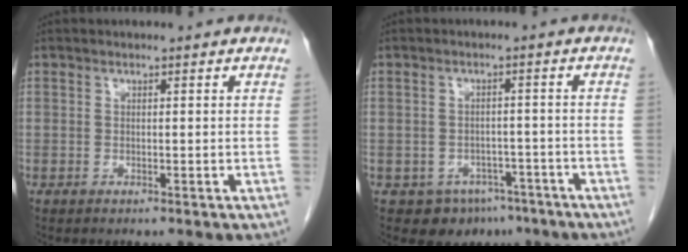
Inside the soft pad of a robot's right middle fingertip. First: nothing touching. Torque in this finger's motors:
{"motor_torque": [-0.04, -0.09, -0.06, -0.02]}